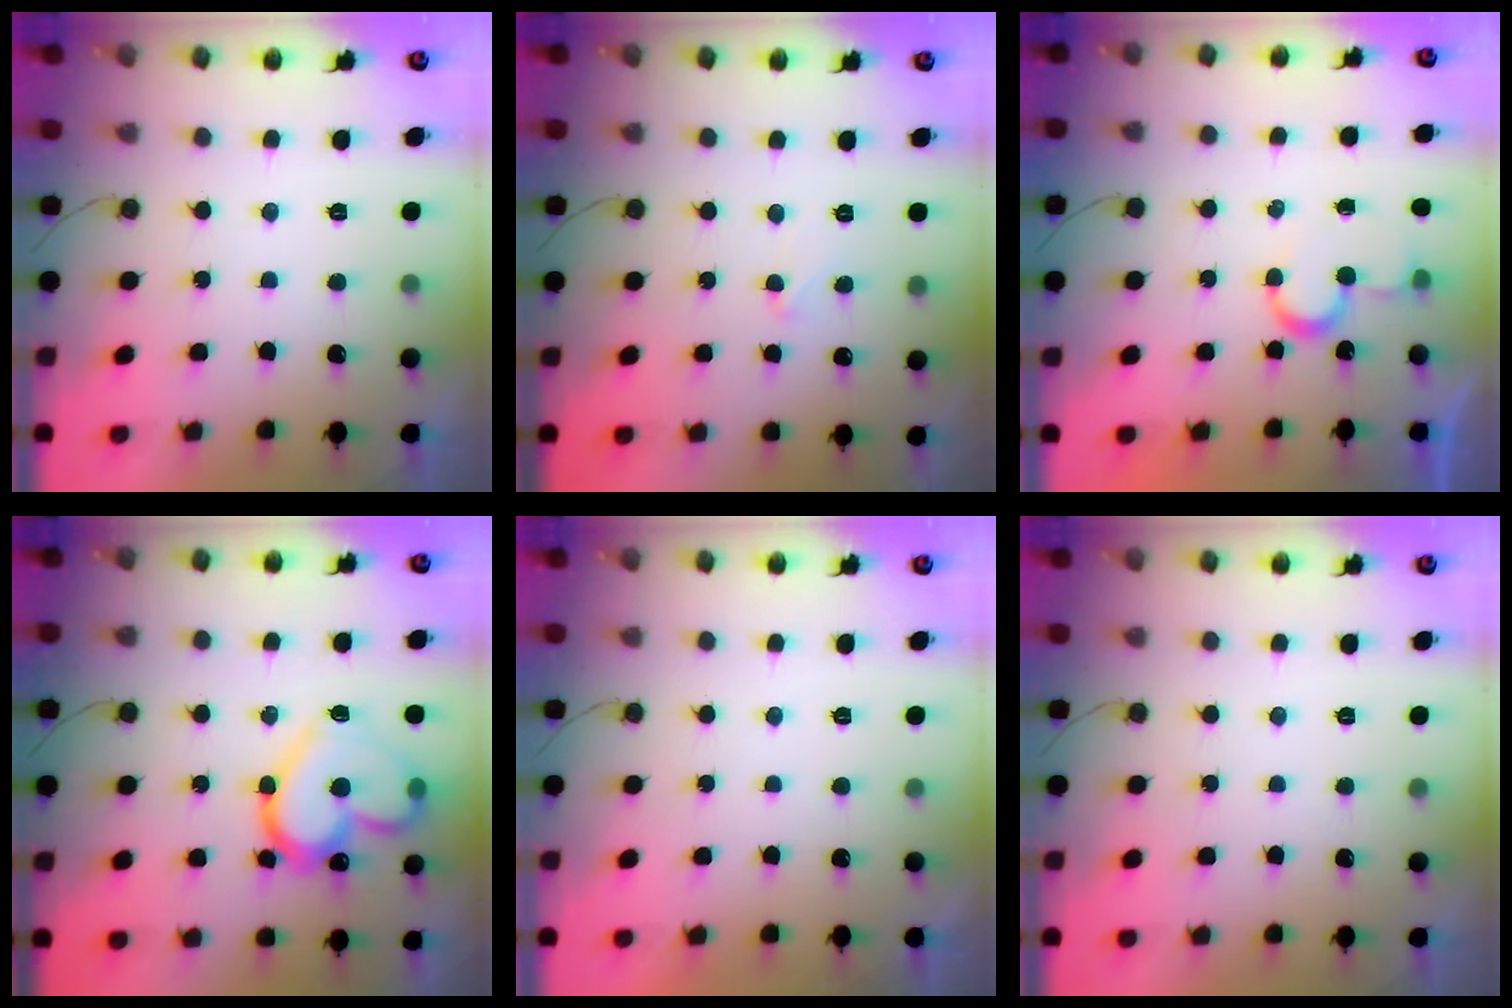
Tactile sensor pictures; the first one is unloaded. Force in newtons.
{"total": 3.9, "press": 3.9, "slide": 0.2}
{"total": 5.3, "press": 5.3, "slide": 0.4}
{"total": 19.8, "press": 19.7, "slide": 1.4}
{"total": 1.9, "press": 1.9, "slide": 0.0}
{"total": 0.0}